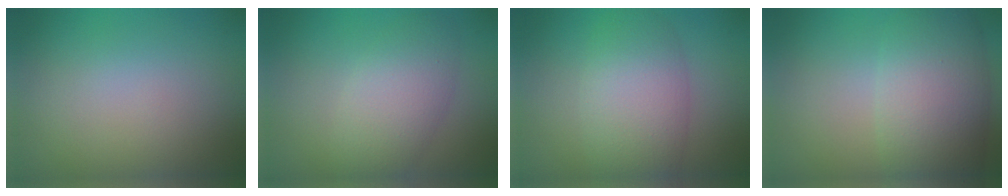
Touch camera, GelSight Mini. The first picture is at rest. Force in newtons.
{"total": 5.2, "press": 5.2, "slide": 0.2}
{"total": 6.5, "press": 6.5, "slide": 0.2}
{"total": 8.1, "press": 8.1, "slide": 0.4}